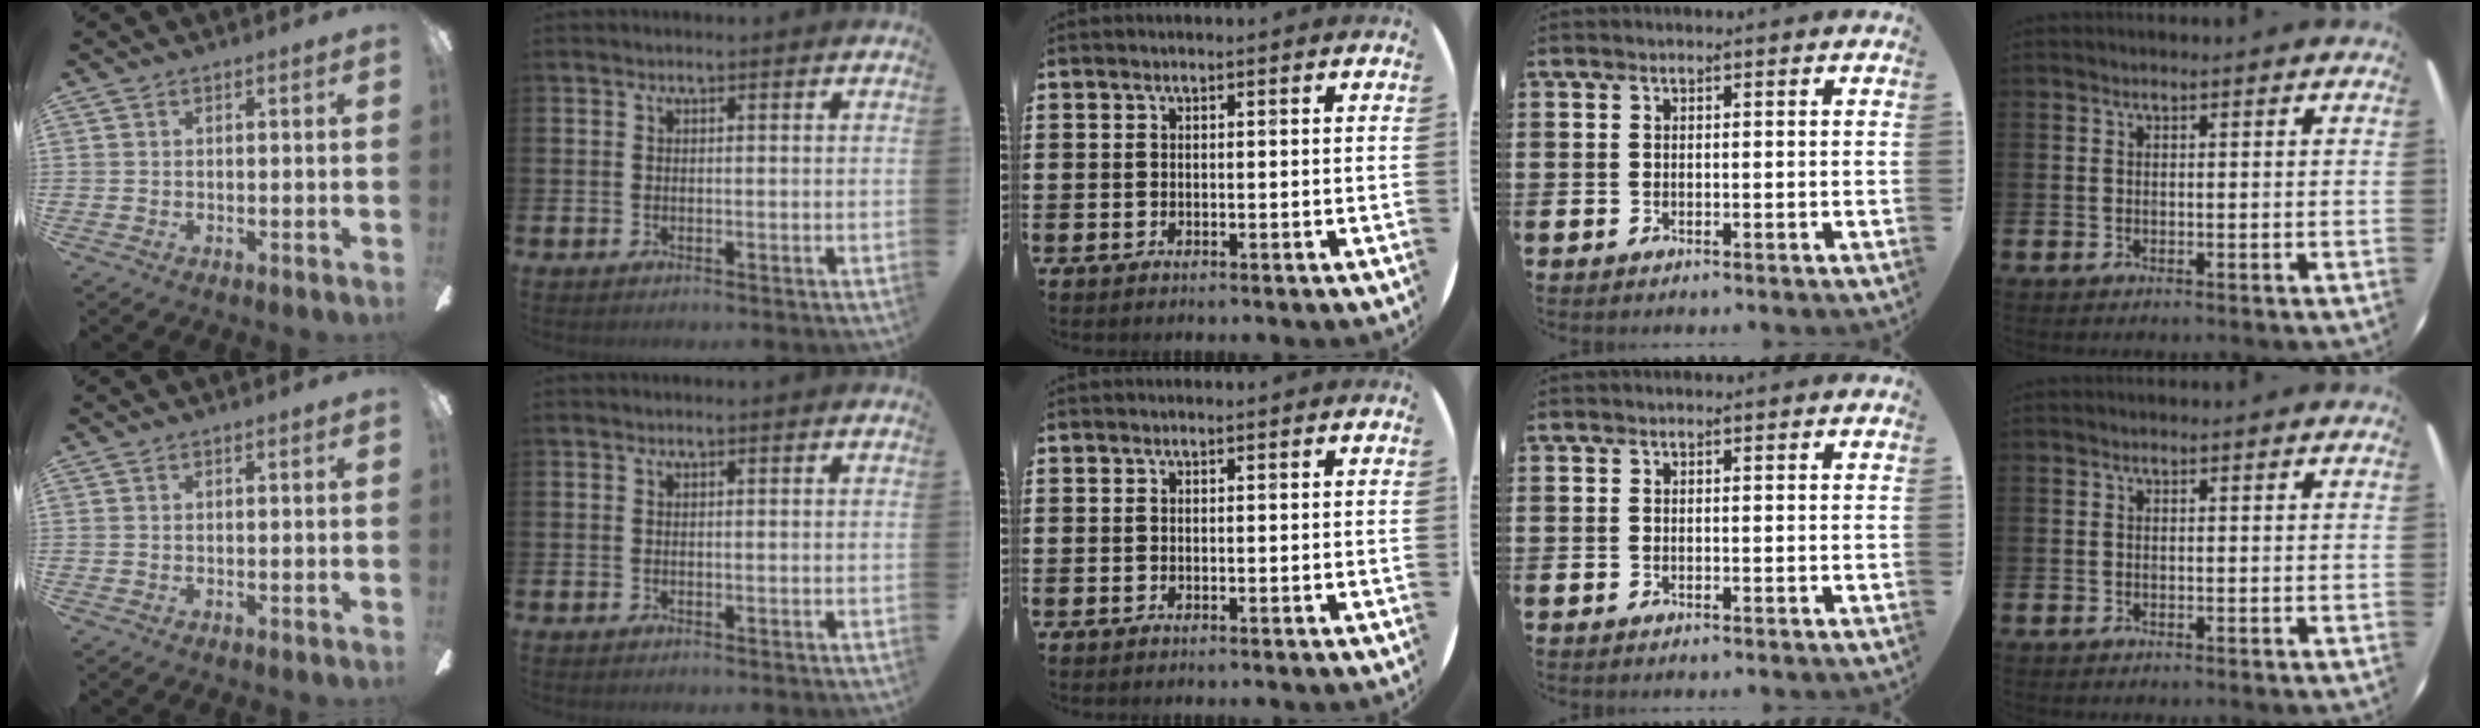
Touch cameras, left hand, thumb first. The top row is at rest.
{}